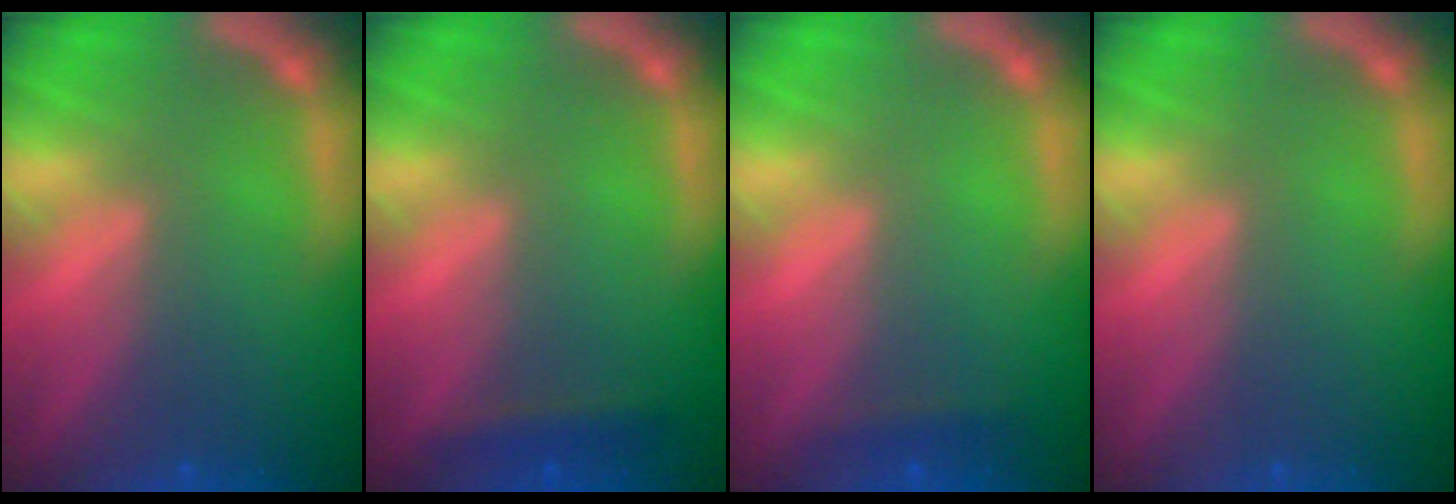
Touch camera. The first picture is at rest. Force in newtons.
{"total": 1.4}
{"total": 0.9}
{"total": 0.0}